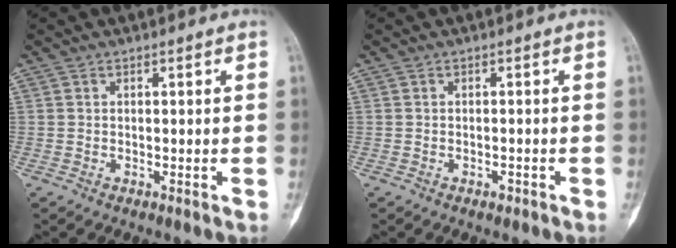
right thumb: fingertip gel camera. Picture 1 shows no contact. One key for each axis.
{"total": 0.9, "fx": -0.6, "fy": 0.5, "fz": 0.5, "tx": -0.007, "ty": 0.004, "tz": -0.008}